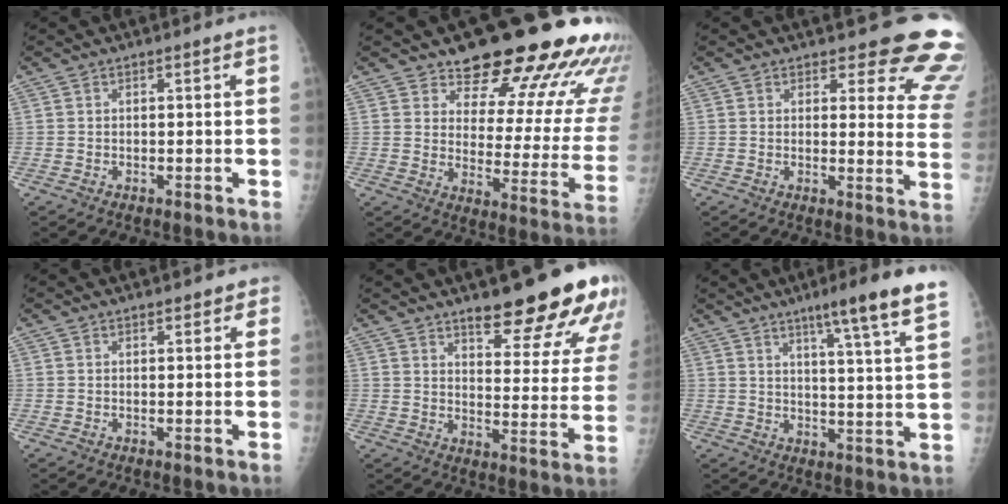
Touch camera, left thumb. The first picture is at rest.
{"total": 22.5, "force": [17.5, 8.3, 11.4], "torque": [-0.106, -0.107, 0.217]}
{"total": 13.6, "force": [12.1, 4.5, 4.3], "torque": [0.009, -0.102, 0.104]}
{"total": 1.4, "force": [0.8, 0.9, 0.7], "torque": [0.011, 0.001, 0.004]}
{"total": 18.9, "force": [13.4, 5.4, 12.2], "torque": [-0.113, -0.078, 0.175]}
{"total": 12.7, "force": [8.4, -0.2, 9.5], "torque": [-0.134, -0.037, 0.108]}